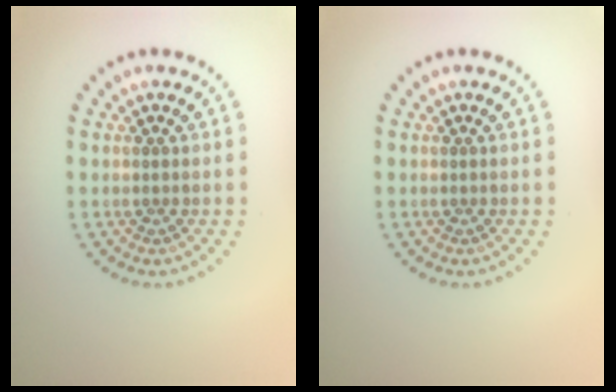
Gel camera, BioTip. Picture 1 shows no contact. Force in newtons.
{"total": 0.0}